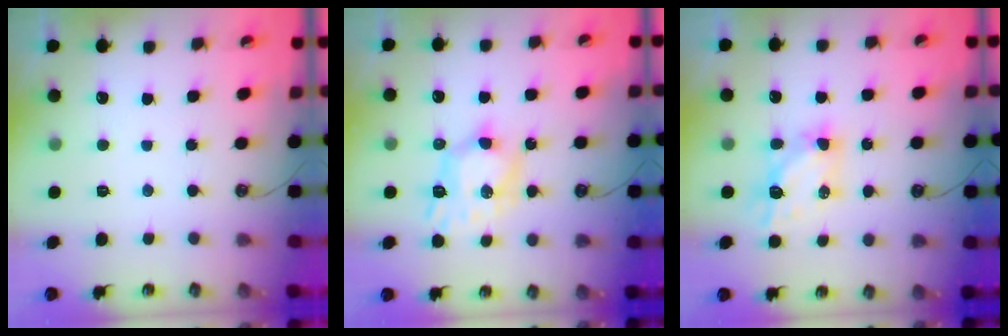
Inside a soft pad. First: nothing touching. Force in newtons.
{"total": 7.6, "press": 7.6, "slide": 0.6}
{"total": 6.1, "press": 6.1, "slide": 0.3}